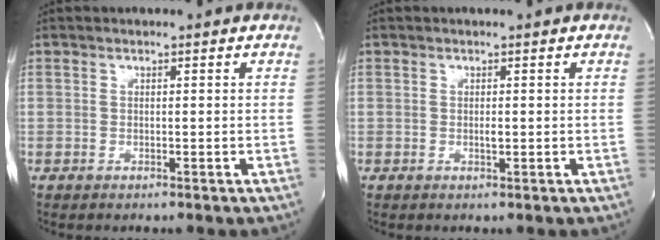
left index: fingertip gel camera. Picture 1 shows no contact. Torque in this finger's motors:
{"motor_torque": [0.20, -0.17, -0.01, 0.00]}